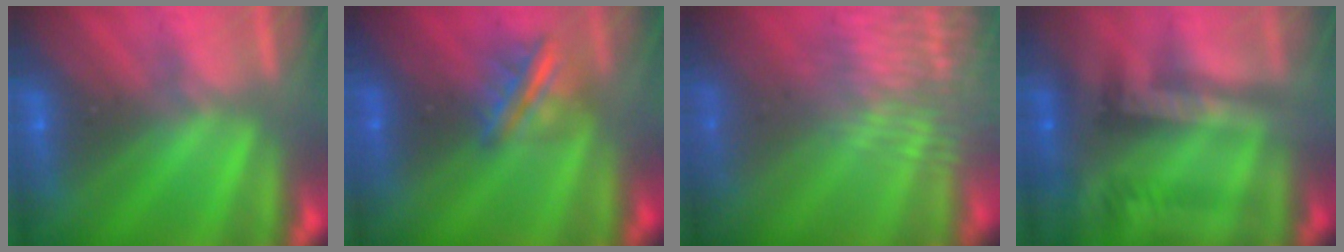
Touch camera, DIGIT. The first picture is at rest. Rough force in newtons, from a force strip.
{"total": 2.9}
{"total": 3.6}
{"total": 2.4}